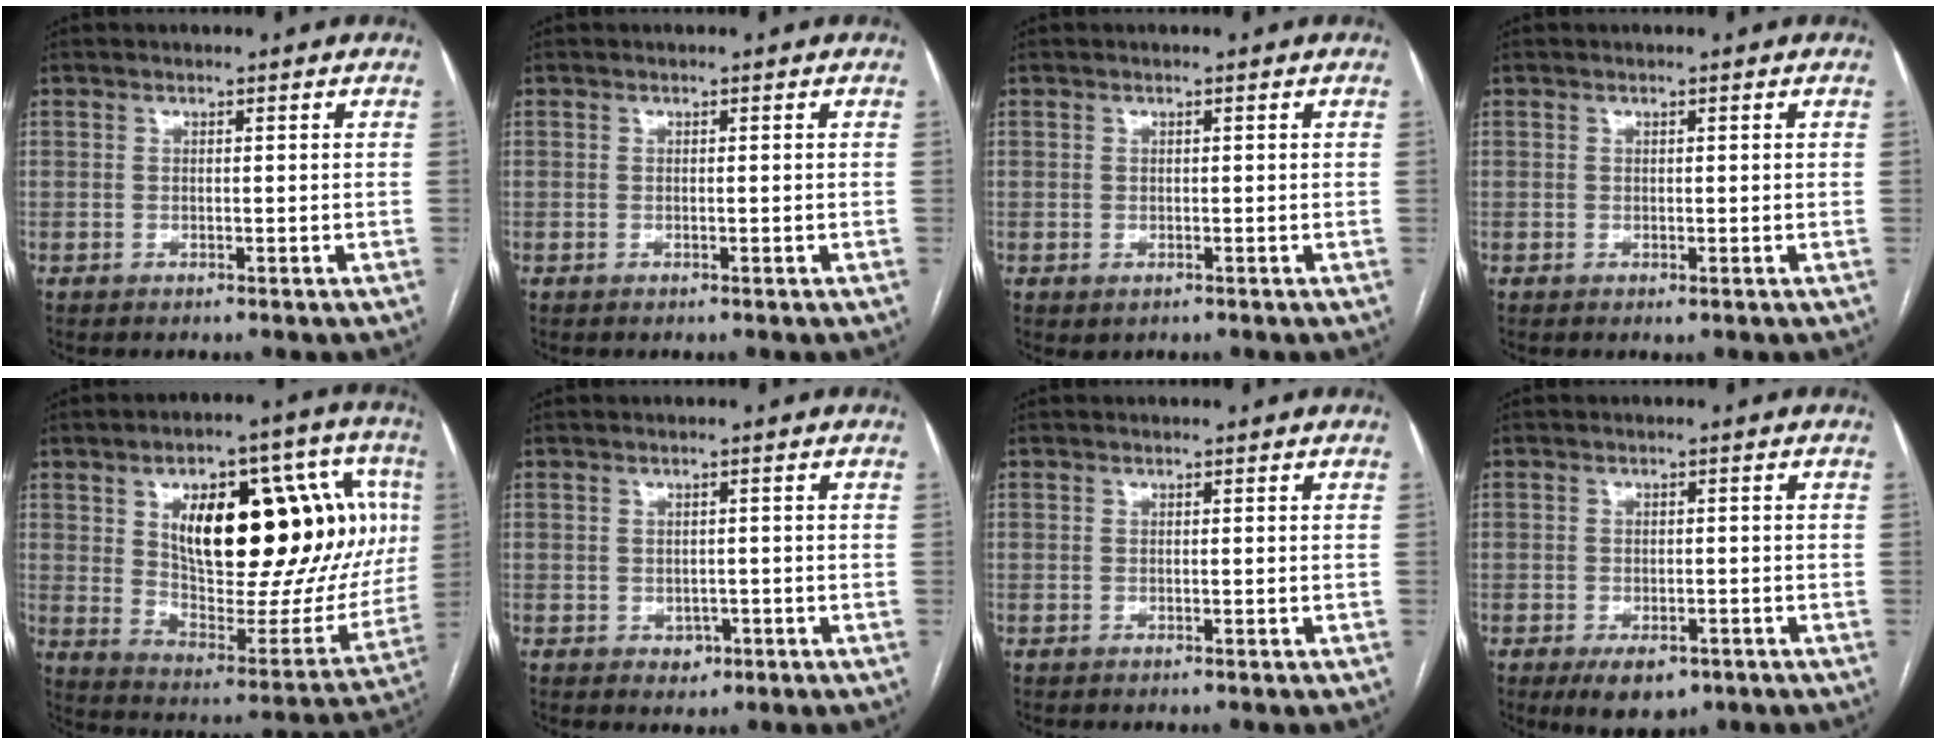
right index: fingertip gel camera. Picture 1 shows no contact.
{"total": 0.0}
{"total": 0.7, "force": [-0.1, 0.6, 0.4], "torque": [-0.004, 0.000, 0.002]}
{"total": 0.5, "force": [0.1, 0.3, 0.4], "torque": [-0.006, -0.001, 0.005]}
{"total": 28.6, "force": [7.3, 11.0, 25.4], "torque": [-0.349, 0.038, 0.122]}
{"total": 2.2, "force": [-0.8, 1.8, 1.0], "torque": [-0.008, 0.003, -0.004]}
{"total": 0.0}
{"total": 5.8, "force": [-3.5, 3.2, 3.3], "torque": [-0.050, -0.003, -0.045]}